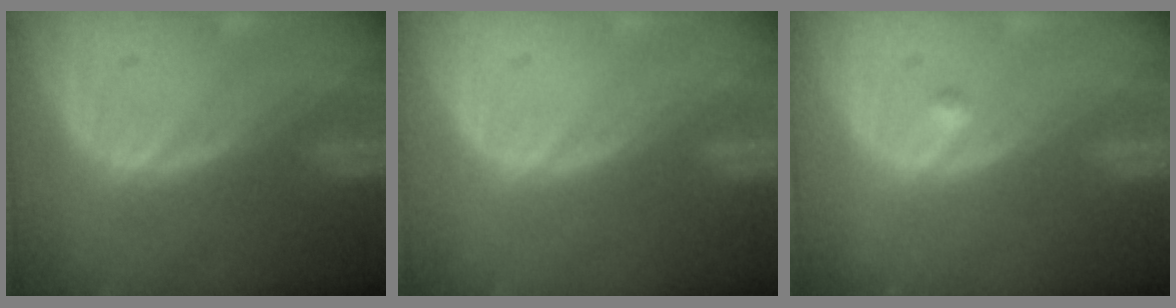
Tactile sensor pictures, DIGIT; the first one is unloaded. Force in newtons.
{"total": 0.0}
{"total": 0.7, "press": 0.7, "slide": 0.1}